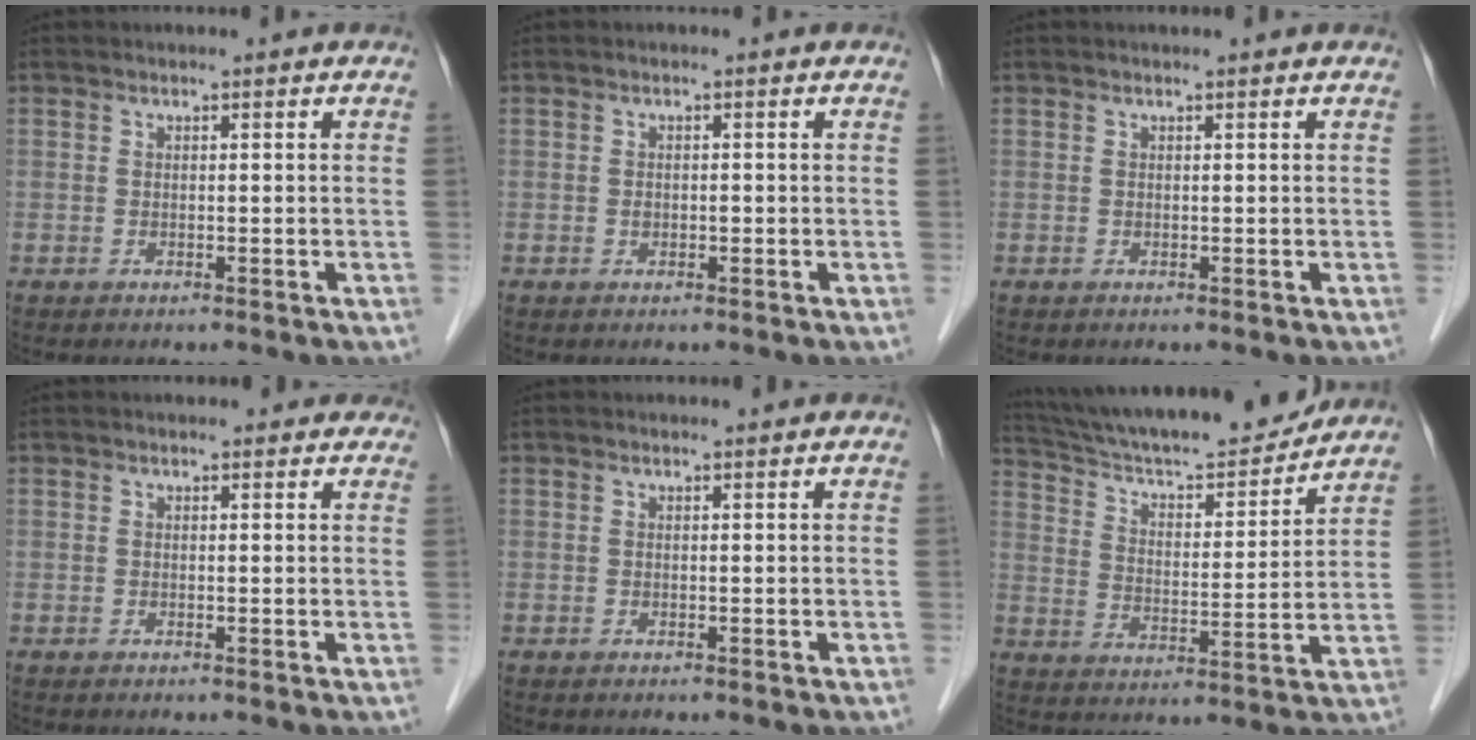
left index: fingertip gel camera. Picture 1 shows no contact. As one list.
[{"total": 0.8, "force": [-0.2, 0.6, 0.5], "torque": [-0.009, 0.003, -0.003]}, {"total": 0.9, "force": [0.9, 0.0, 0.3], "torque": [-0.007, 0.007, 0.009]}, {"total": 3.4, "force": [2.9, 1.6, 1.0], "torque": [-0.001, 0.012, 0.021]}, {"total": 0.0}, {"total": 19.9, "force": [18.3, 2.8, 7.1], "torque": [-0.122, 0.002, 0.281]}]